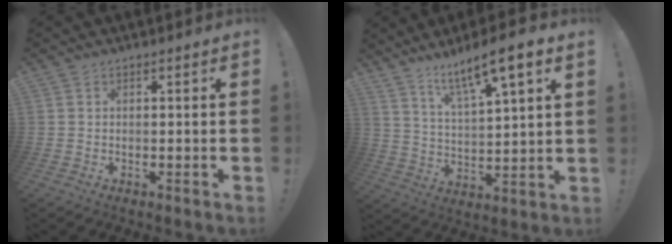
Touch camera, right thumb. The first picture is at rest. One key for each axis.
{"total": 11.5, "fx": 8.5, "fy": 1.6, "fz": 7.6, "tx": -0.132, "ty": -0.053, "tz": 0.137}